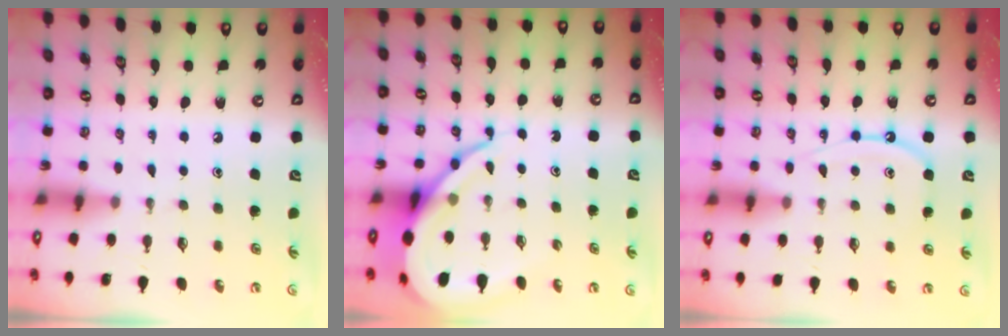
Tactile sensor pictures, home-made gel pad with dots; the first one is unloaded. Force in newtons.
{"total": 12.6, "press": 12.5, "slide": 1.2}
{"total": 9.8, "press": 9.7, "slide": 0.9}